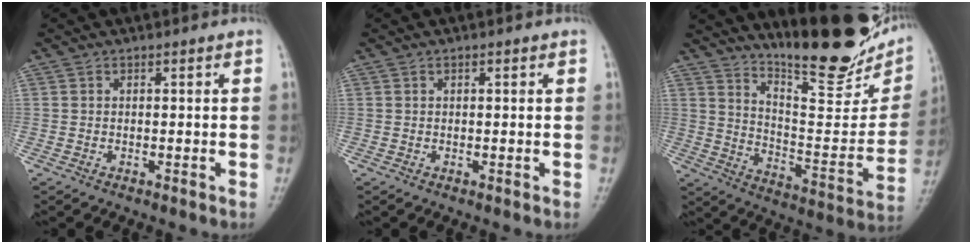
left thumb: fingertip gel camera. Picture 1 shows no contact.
{"total": 0.7, "force": [0.3, 0.3, 0.6], "torque": [-0.009, 0.002, 0.002]}
{"total": 22.5, "force": [16.4, 6.0, 14.1], "torque": [-0.165, -0.101, 0.253]}